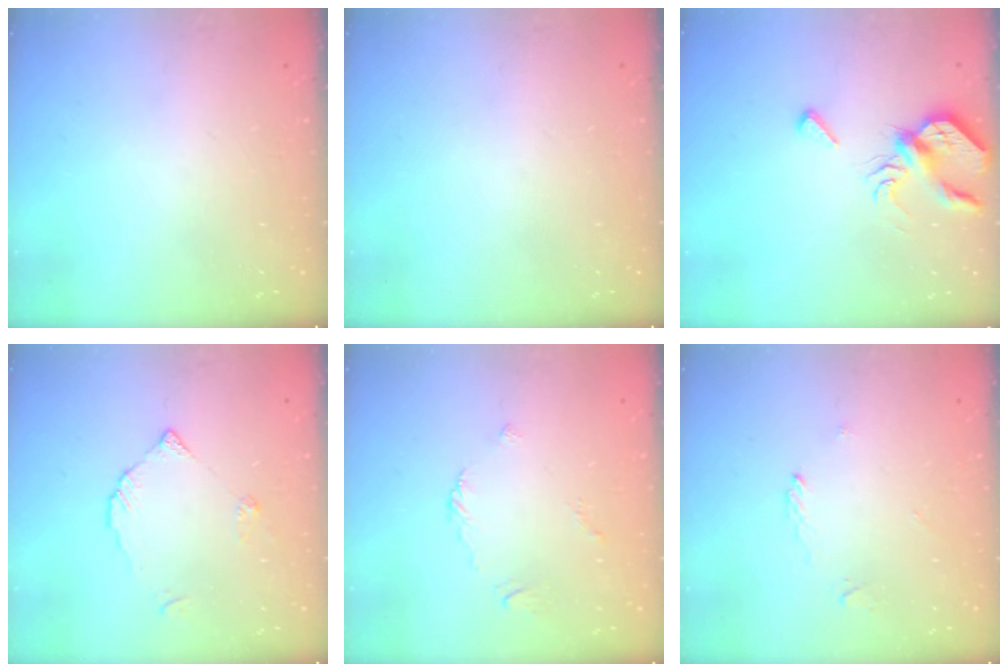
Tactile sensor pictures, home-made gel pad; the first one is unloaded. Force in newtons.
{"total": 0.0}
{"total": 8.4, "press": 8.4, "slide": 0.9}
{"total": 3.1, "press": 3.1, "slide": 0.2}
{"total": 2.7, "press": 2.6, "slide": 0.6}
{"total": 2.0, "press": 2.0, "slide": 0.2}